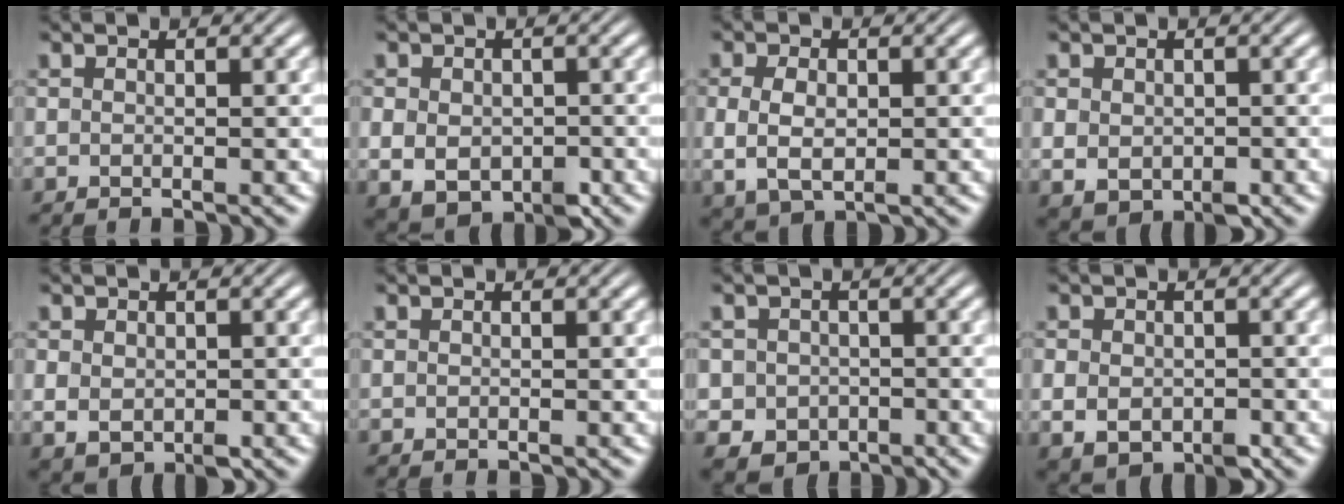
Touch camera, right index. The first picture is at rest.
{"total": 6.2, "force": [-2.1, 4.7, 3.5], "torque": [-0.078, -0.039, -0.013]}
{"total": 4.6, "force": [-0.1, 3.3, 3.1], "torque": [-0.071, -0.013, 0.010]}
{"total": 3.7, "force": [-0.8, 2.9, 2.2], "torque": [-0.055, -0.029, 0.006]}
{"total": 2.9, "force": [-0.3, 2.2, 1.9], "torque": [-0.045, -0.020, 0.012]}
{"total": 0.0}
{"total": 7.3, "force": [-2.7, 6.5, 2.0], "torque": [-0.039, -0.033, -0.041]}
{"total": 4.5, "force": [-1.4, 3.4, 2.6], "torque": [-0.058, -0.029, -0.005]}